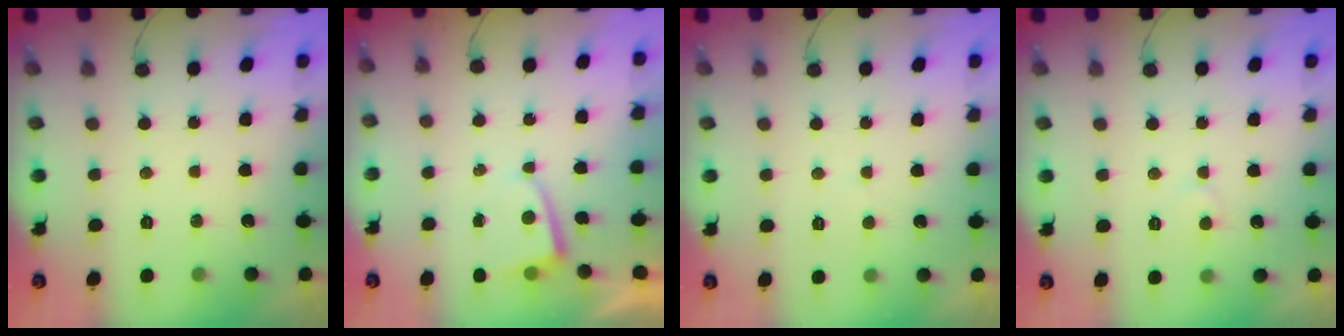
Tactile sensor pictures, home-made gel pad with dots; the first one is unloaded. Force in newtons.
{"total": 1.2, "press": 1.2, "slide": 0.2}
{"total": 1.9, "press": 1.9, "slide": 0.2}
{"total": 4.1, "press": 4.1, "slide": 0.3}